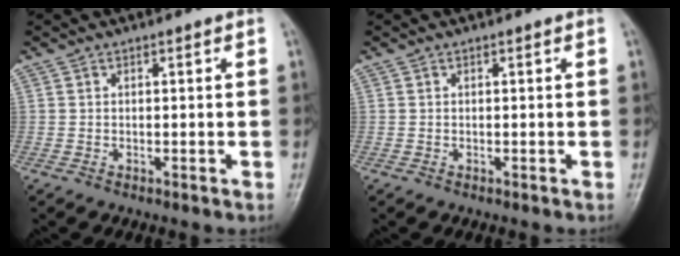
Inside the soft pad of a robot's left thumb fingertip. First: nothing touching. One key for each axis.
{"total": 0.0}